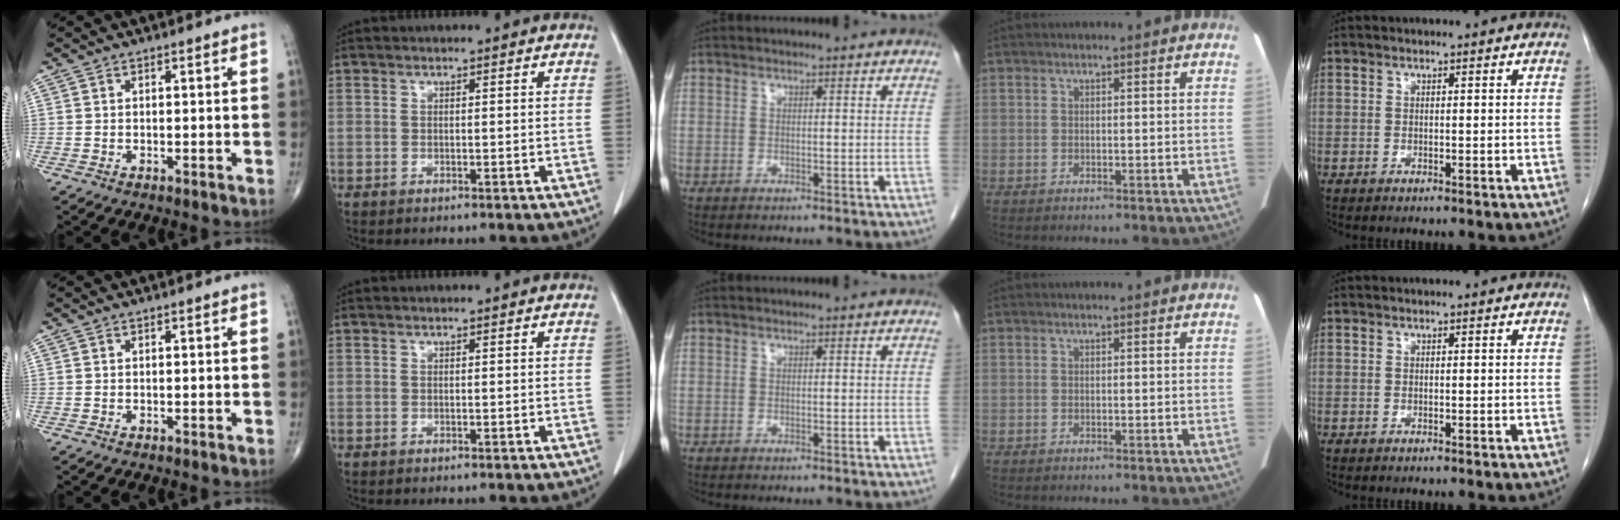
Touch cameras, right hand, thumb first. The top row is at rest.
{}